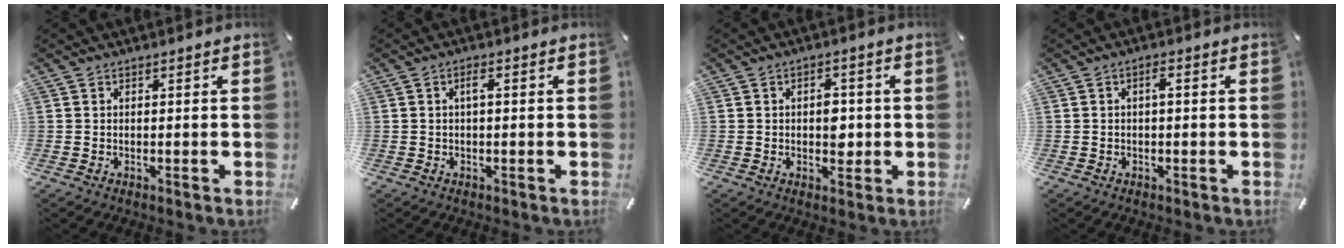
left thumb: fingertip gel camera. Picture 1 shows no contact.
{"total": 2.2, "force": [0.2, 0.7, 2.1], "torque": [-0.041, 0.006, 0.001]}
{"total": 4.9, "force": [-0.1, 3.2, 3.7], "torque": [-0.038, -0.005, -0.009]}
{"total": 2.1, "force": [0.0, 0.7, 2.0], "torque": [-0.039, 0.008, -0.003]}